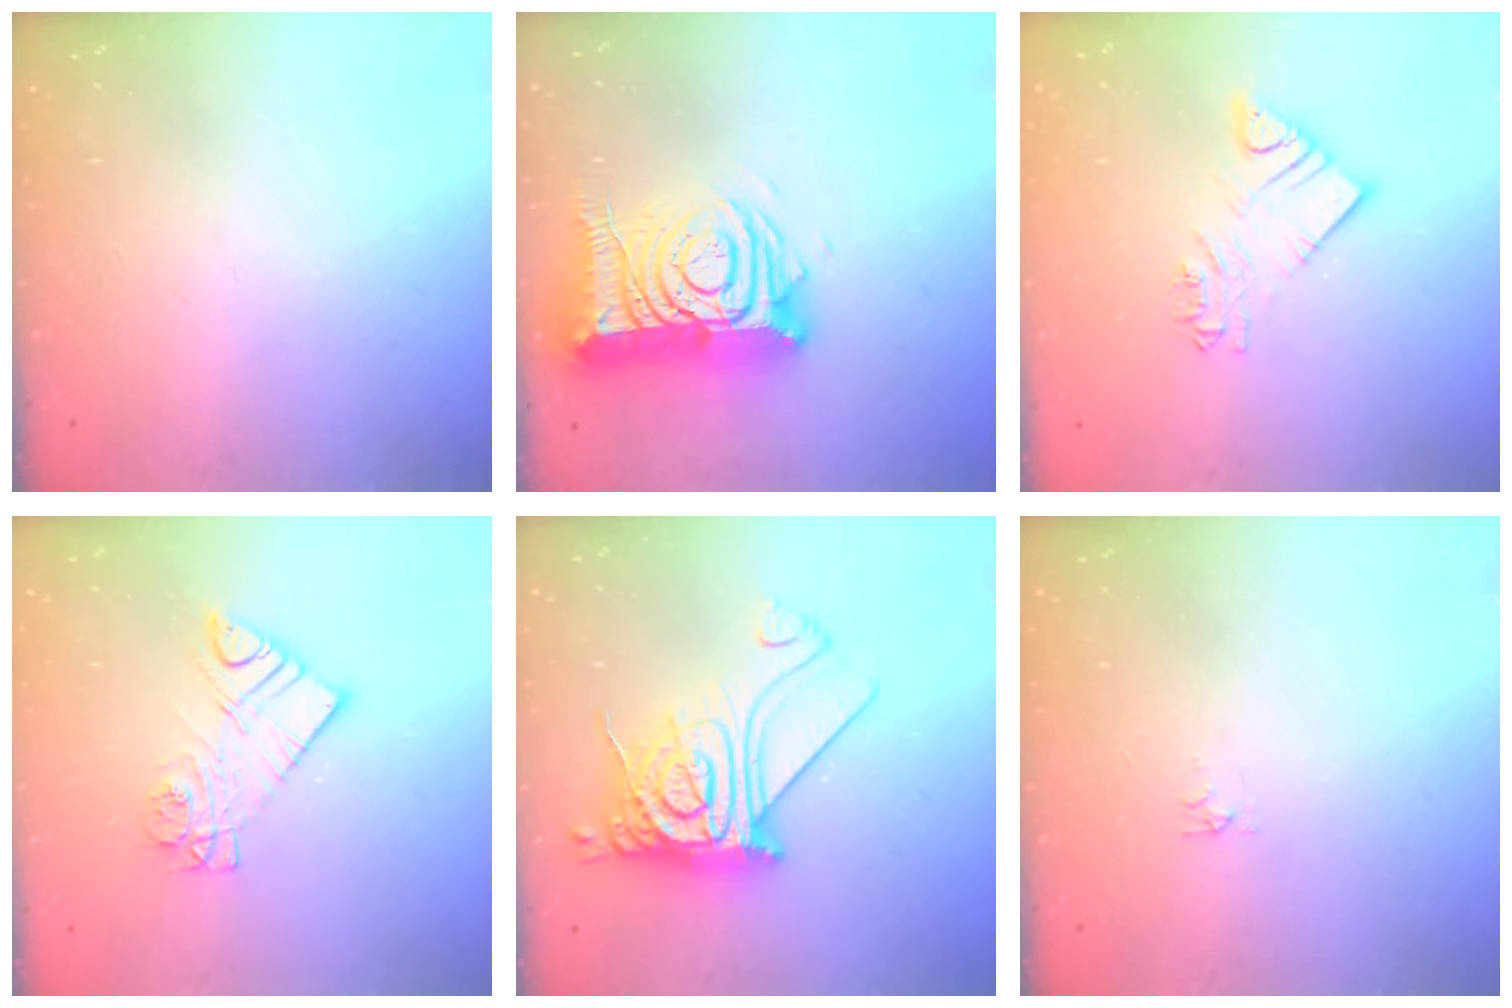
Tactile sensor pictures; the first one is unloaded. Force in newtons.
{"total": 18.4, "press": 18.2, "slide": 2.0}
{"total": 4.0, "press": 4.0, "slide": 0.2}
{"total": 9.9, "press": 9.9, "slide": 0.7}
{"total": 20.3, "press": 20.2, "slide": 2.3}
{"total": 2.9, "press": 2.9, "slide": 0.5}